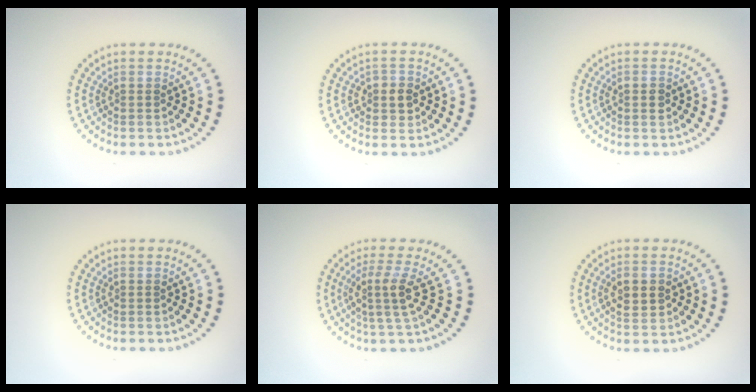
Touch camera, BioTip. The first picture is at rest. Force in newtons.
{"total": 1.8, "press": 1.7, "slide": 0.7}
{"total": 1.4, "press": 1.4, "slide": 0.2}
{"total": 0.0}
{"total": 3.0, "press": 2.3, "slide": 1.9}
{"total": 2.2, "press": 2.1, "slide": 0.1}